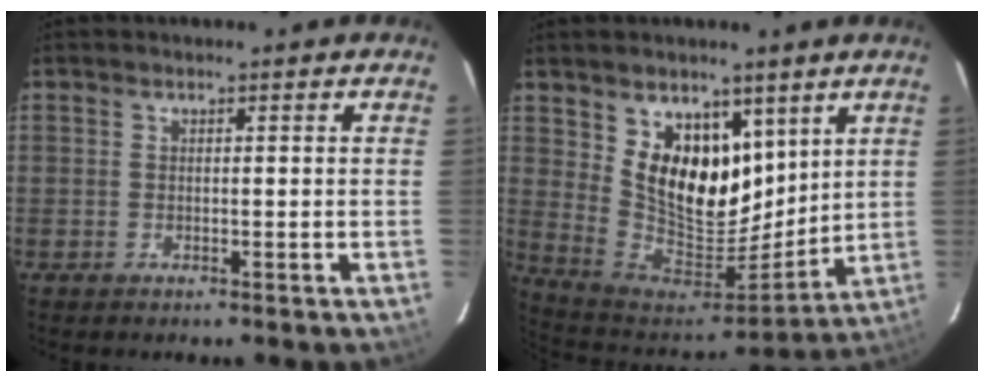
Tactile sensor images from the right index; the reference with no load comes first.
{"total": 15.7, "force": [7.4, 9.8, 9.8], "torque": [-0.187, -0.013, 0.150]}